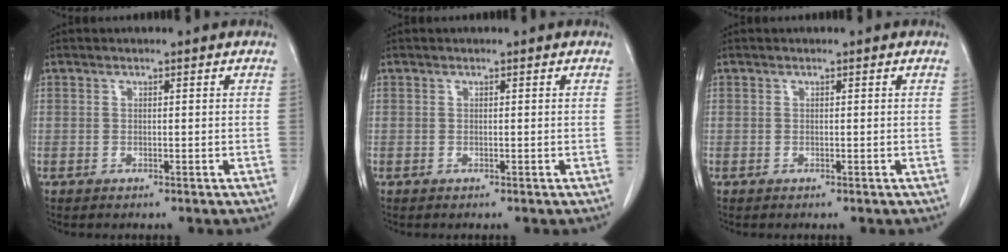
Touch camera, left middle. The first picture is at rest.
{"total": 0.0}
{"total": 0.0}